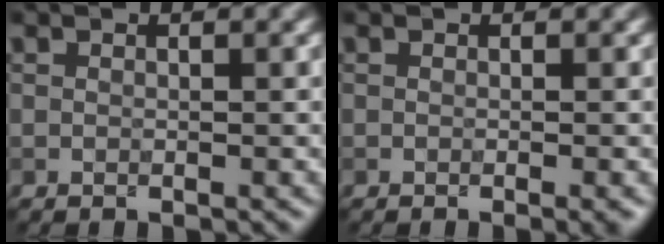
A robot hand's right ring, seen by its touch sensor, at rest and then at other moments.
{"total": 1.1, "force": [-0.3, 0.3, 1.0], "torque": [-0.005, -0.004, -0.005]}